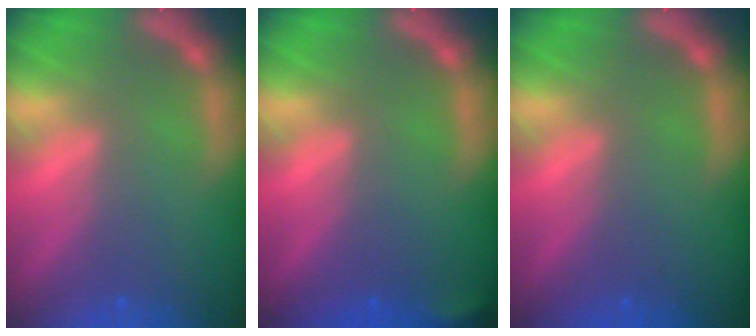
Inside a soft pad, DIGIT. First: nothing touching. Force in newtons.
{"total": 1.4}
{"total": 0.0}